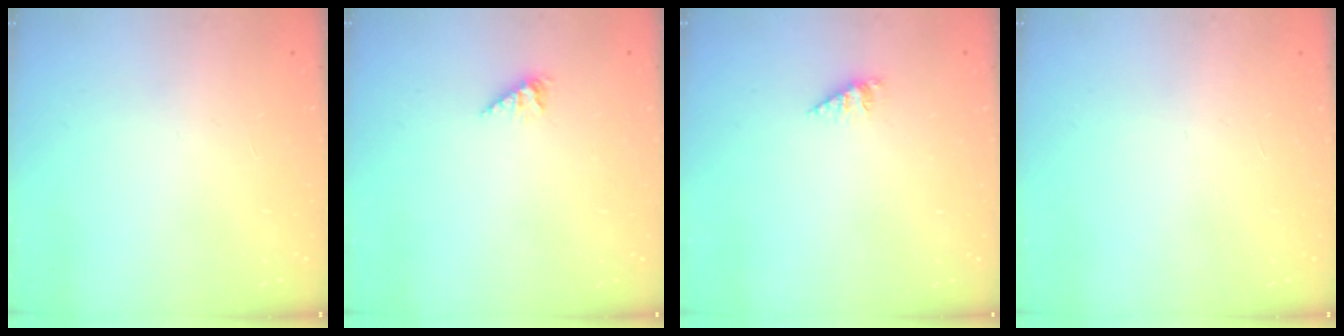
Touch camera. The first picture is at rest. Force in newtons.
{"total": 1.8, "press": 1.7, "slide": 0.3}
{"total": 1.5, "press": 1.5, "slide": 0.3}
{"total": 0.0}